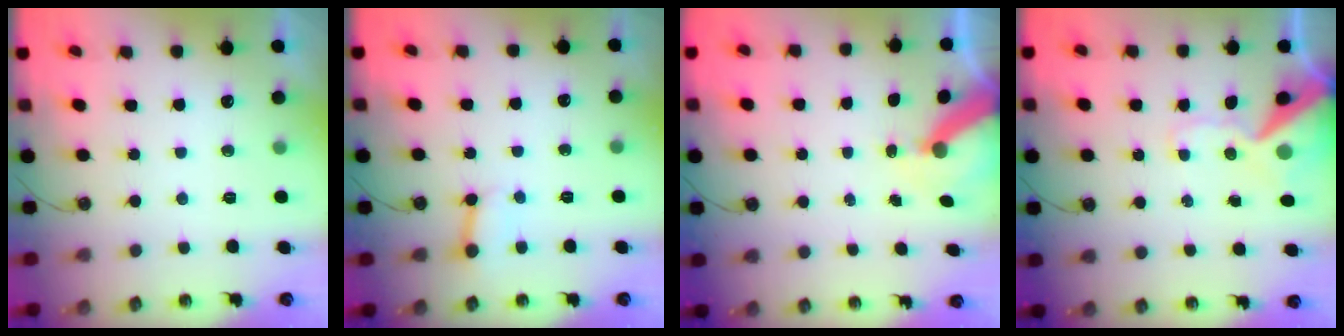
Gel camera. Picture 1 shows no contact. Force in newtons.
{"total": 2.6, "press": 2.6, "slide": 0.1}
{"total": 8.1, "press": 8.1, "slide": 1.1}
{"total": 13.9, "press": 13.7, "slide": 2.2}